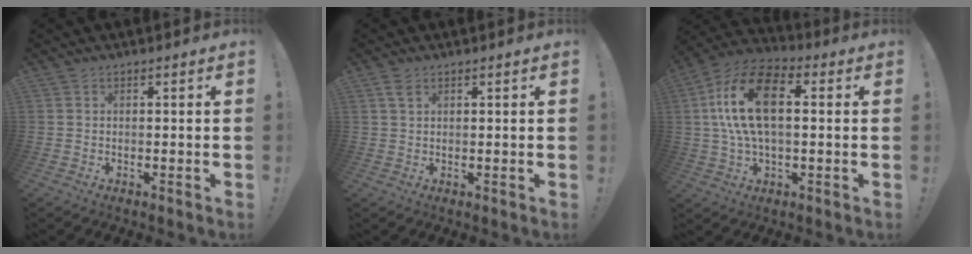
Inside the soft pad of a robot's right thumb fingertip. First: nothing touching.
{"total": 2.4, "force": [1.4, 1.0, 1.6], "torque": [-0.031, -0.001, 0.026]}
{"total": 17.5, "force": [2.7, 9.3, 14.5], "torque": [-0.277, 0.009, 0.044]}